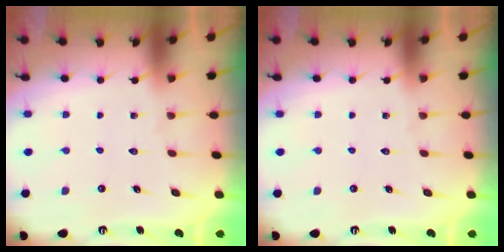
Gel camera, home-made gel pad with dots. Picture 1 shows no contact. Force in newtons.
{"total": 0.0}